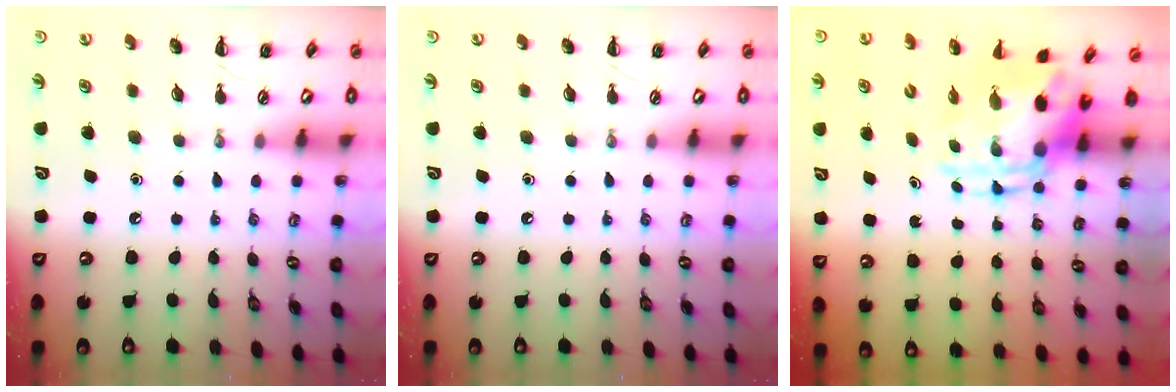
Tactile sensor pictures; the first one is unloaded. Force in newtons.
{"total": 0.0}
{"total": 6.0, "press": 5.8, "slide": 1.3}